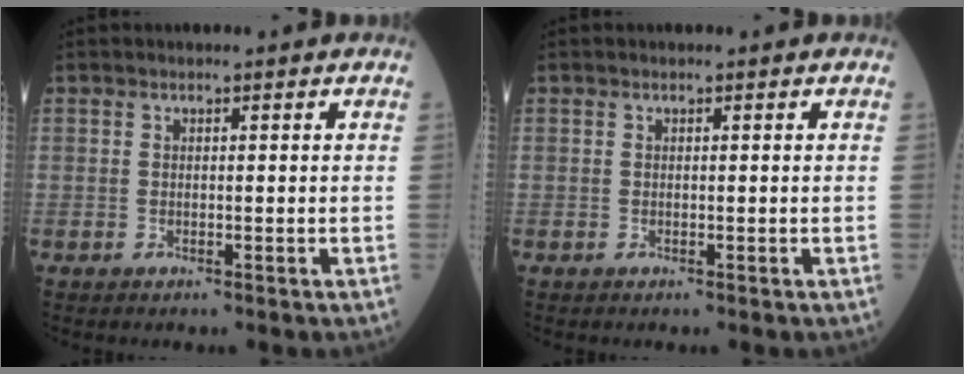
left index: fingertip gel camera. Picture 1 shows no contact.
{"total": 0.0}